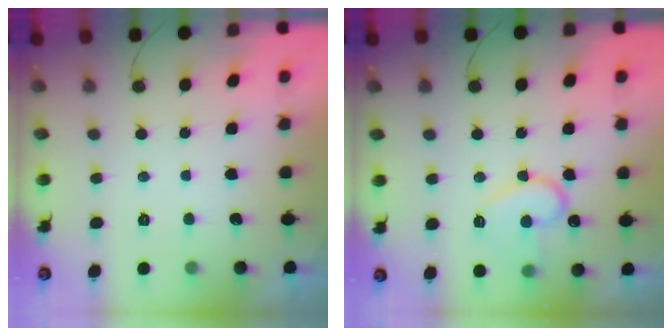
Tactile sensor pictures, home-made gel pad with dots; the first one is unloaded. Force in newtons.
{"total": 13.4, "press": 13.4, "slide": 1.2}